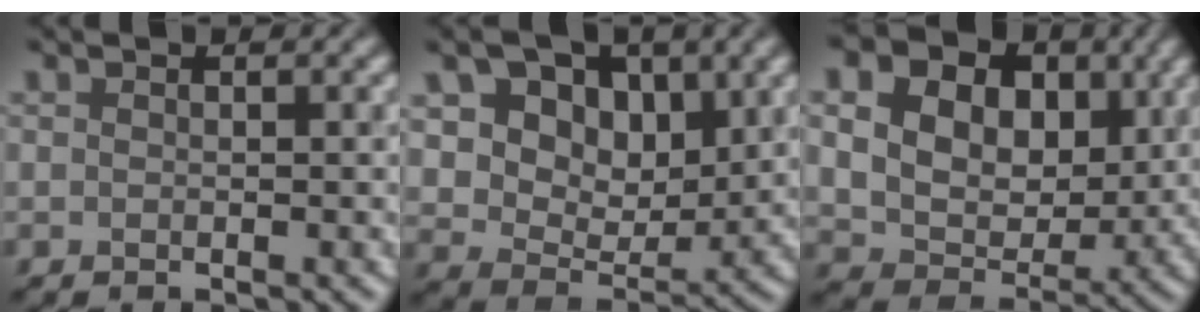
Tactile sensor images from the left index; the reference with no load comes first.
{"total": 10.5, "force": [4.7, 6.7, 6.7], "torque": [-0.122, 0.004, 0.081]}
{"total": 16.1, "force": [5.9, 11.8, 9.2], "torque": [-0.189, 0.031, 0.116]}